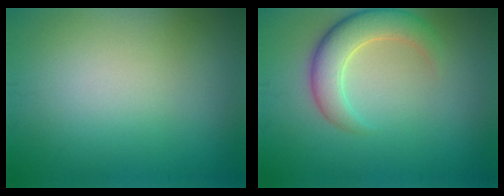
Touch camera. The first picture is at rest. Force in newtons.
{"total": 4.6, "press": 4.6, "slide": 0.5}